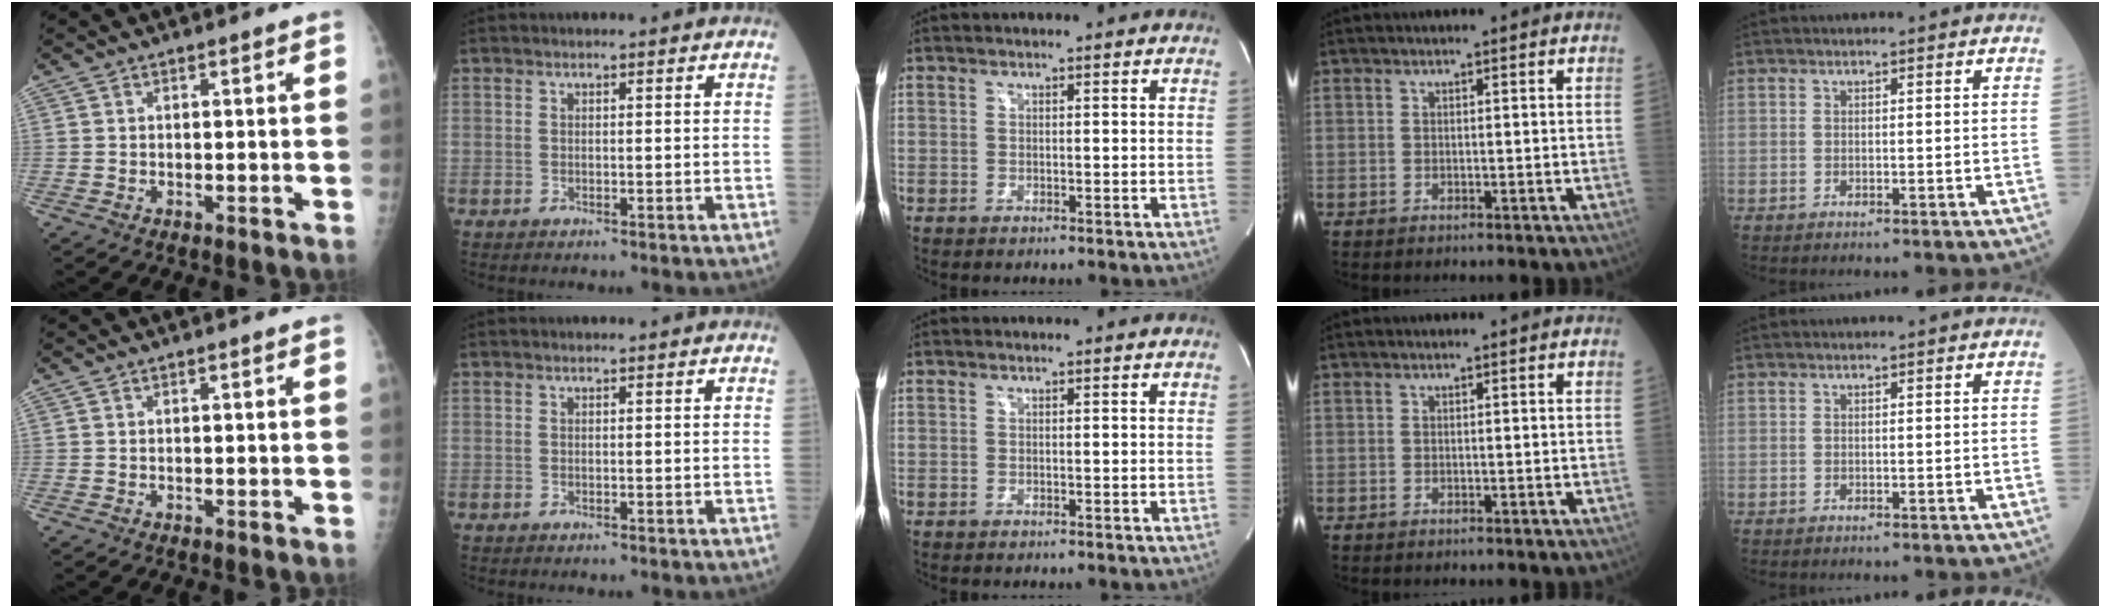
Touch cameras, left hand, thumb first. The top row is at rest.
{}